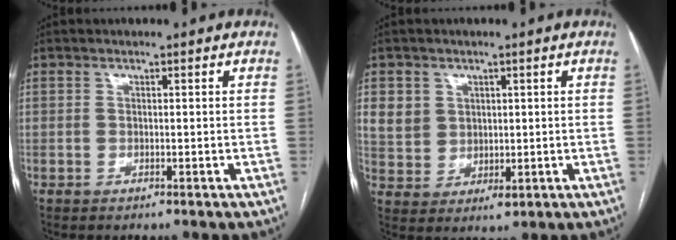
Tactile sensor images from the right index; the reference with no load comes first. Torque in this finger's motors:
{"motor_torque": [0.06, 0.06, 0.08, 0.04]}